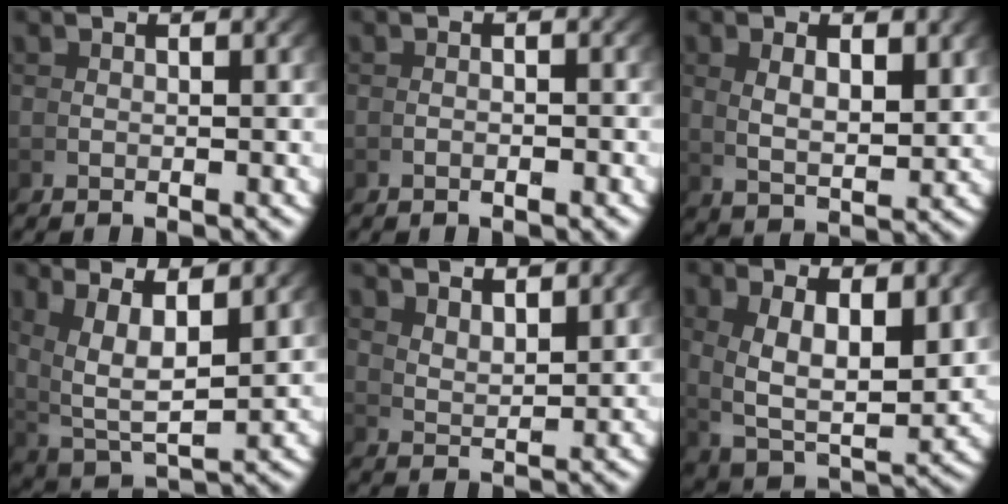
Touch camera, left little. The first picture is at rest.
{"total": 0.8, "force": [-0.7, -0.2, 0.2], "torque": [-0.001, 0.005, -0.016]}
{"total": 3.4, "force": [1.5, 1.1, 2.9], "torque": [-0.051, -0.008, 0.037]}
{"total": 7.5, "force": [2.2, 4.3, 5.7], "torque": [-0.125, -0.026, 0.056]}
{"total": 3.4, "force": [3.2, -0.2, 1.2], "torque": [-0.014, -0.003, 0.063]}
{"total": 7.8, "force": [1.1, 4.5, 6.3], "torque": [-0.133, -0.031, 0.034]}